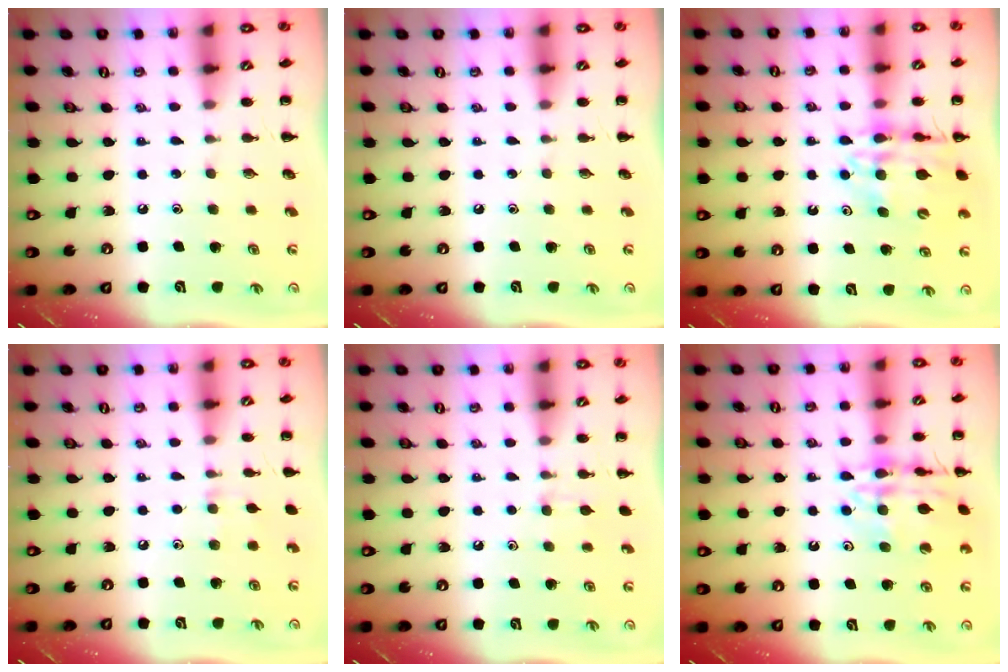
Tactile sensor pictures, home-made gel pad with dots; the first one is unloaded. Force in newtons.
{"total": 0.0}
{"total": 13.1, "press": 12.6, "slide": 3.4}
{"total": 5.0, "press": 4.6, "slide": 1.9}
{"total": 4.4, "press": 4.1, "slide": 1.6}
{"total": 15.6, "press": 15.5, "slide": 1.3}